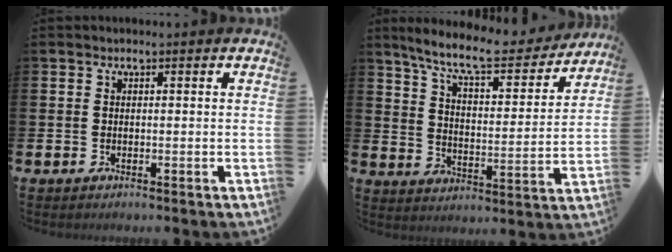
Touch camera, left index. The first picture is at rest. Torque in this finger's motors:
{"motor_torque": [0.98, -1.16, 0.39, 0.21]}